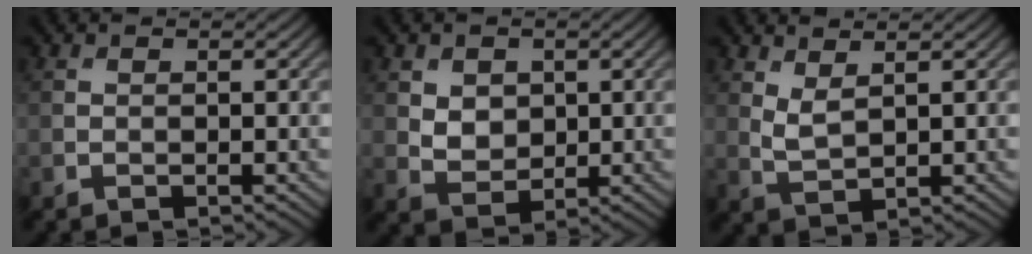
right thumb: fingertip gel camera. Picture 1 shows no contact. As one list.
[{"total": 3.8, "force": [1.2, 3.0, 2.0], "torque": [-0.054, -0.006, 0.019]}, {"total": 2.7, "force": [1.8, 0.9, 1.8], "torque": [-0.049, -0.006, 0.043]}]